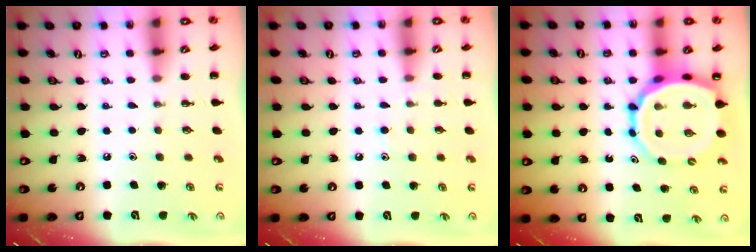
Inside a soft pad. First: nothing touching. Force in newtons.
{"total": 6.1, "press": 5.7, "slide": 2.2}
{"total": 12.7, "press": 12.2, "slide": 3.3}